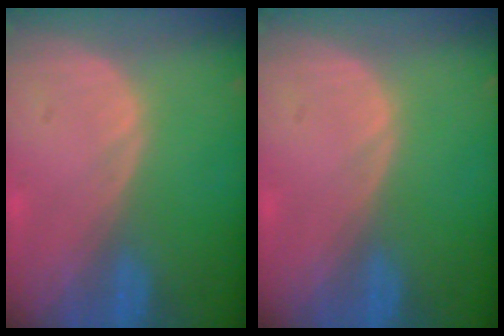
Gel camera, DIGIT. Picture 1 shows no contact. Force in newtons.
{"total": 0.0}